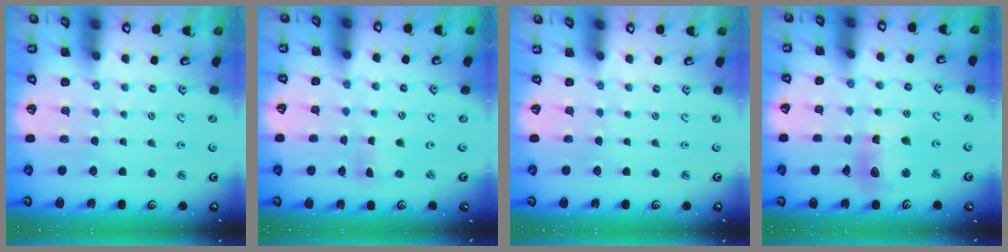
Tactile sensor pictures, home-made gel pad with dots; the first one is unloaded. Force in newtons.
{"total": 0.5, "press": 0.5, "slide": 0.2}
{"total": 0.0}
{"total": 11.9, "press": 11.6, "slide": 2.6}